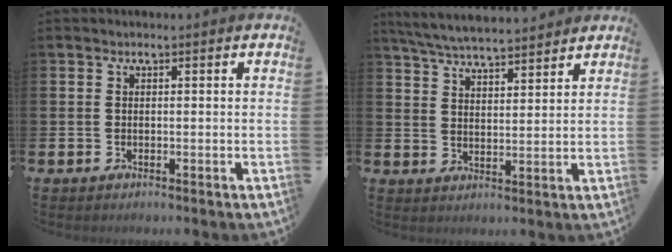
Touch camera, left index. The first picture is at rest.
{"total": 6.0, "force": [5.9, 0.5, 1.2], "torque": [-0.046, -0.028, 0.107]}